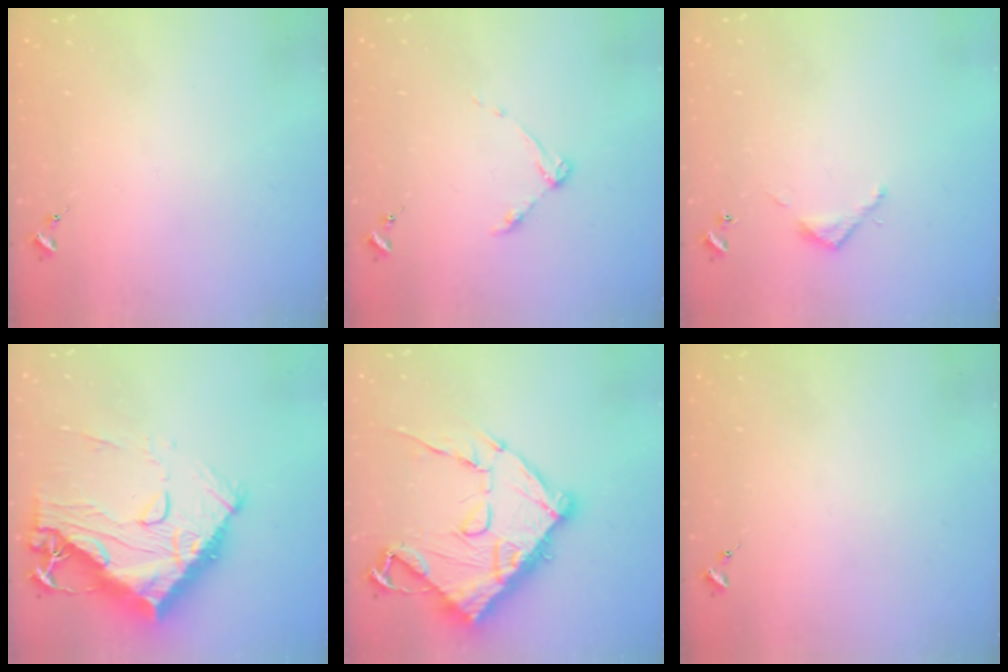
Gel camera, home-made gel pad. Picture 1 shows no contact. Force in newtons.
{"total": 4.9, "press": 4.8, "slide": 0.7}
{"total": 3.2, "press": 3.2, "slide": 0.2}
{"total": 23.2, "press": 23.1, "slide": 2.2}
{"total": 20.9, "press": 20.8, "slide": 2.3}
{"total": 0.0}